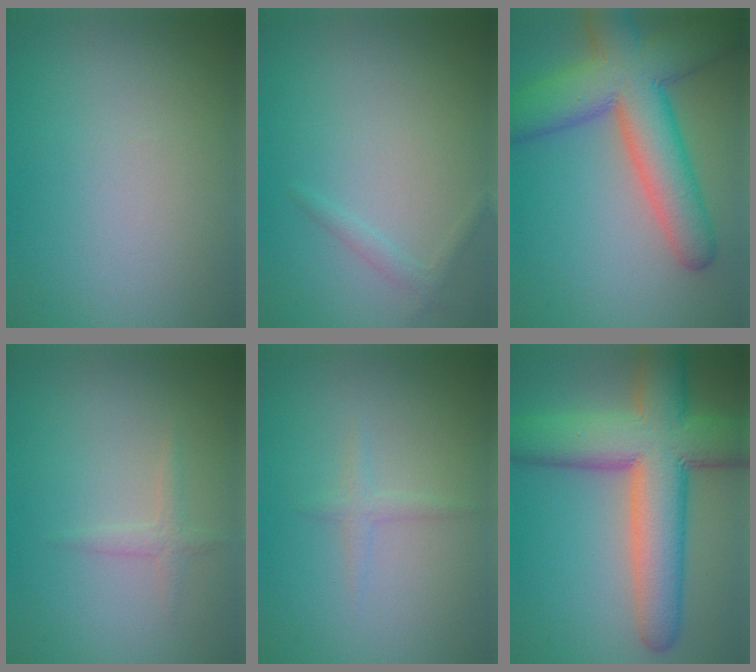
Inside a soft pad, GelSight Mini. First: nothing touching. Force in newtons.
{"total": 1.1, "press": 1.1, "slide": 0.0}
{"total": 10.3, "press": 10.3, "slide": 0.5}
{"total": 1.1, "press": 1.1, "slide": 0.1}
{"total": 1.1, "press": 1.1, "slide": 0.0}
{"total": 12.2, "press": 12.2, "slide": 0.7}